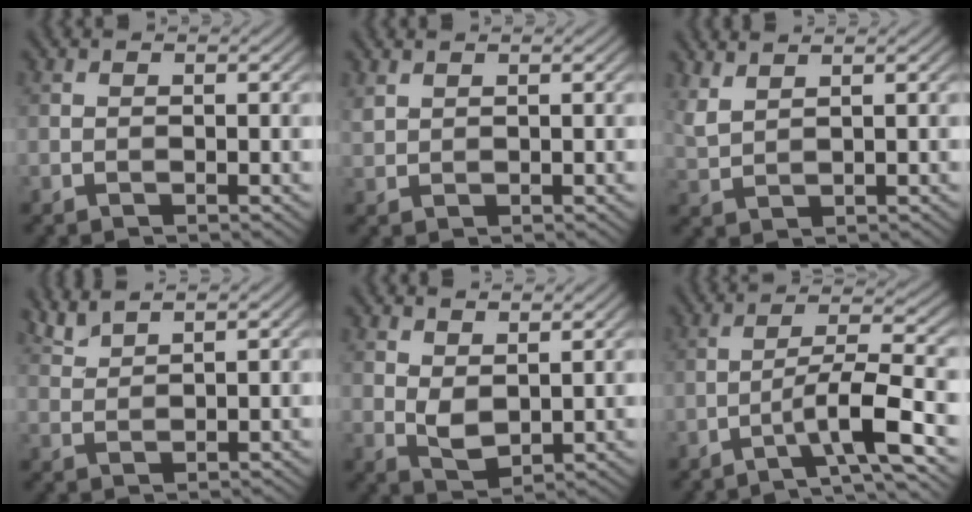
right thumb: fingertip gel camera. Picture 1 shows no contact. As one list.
[{"total": 1.3, "force": [1.1, 0.5, 0.5], "torque": [-0.019, 0.003, 0.028]}, {"total": 2.8, "force": [2.3, 0.6, 1.5], "torque": [-0.040, 0.004, 0.055]}, {"total": 3.2, "force": [2.8, 0.4, 1.5], "torque": [-0.031, 0.009, 0.061]}, {"total": 3.8, "force": [2.0, 2.0, 2.6], "torque": [-0.059, -0.006, 0.042]}, {"total": 7.2, "force": [-3.8, 0.7, 6.2], "torque": [-0.100, 0.021, -0.077]}]